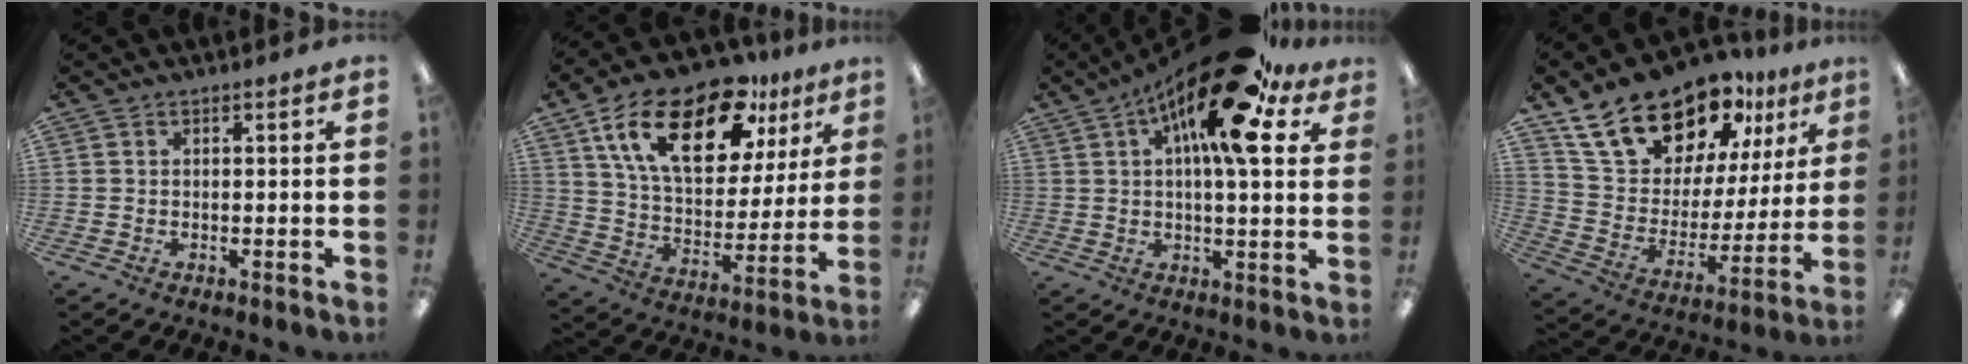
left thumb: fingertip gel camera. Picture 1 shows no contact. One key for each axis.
{"total": 23.3, "fx": 13.2, "fy": 11.3, "fz": 15.5, "tx": -0.277, "ty": -0.053, "tz": 0.227}
{"total": 19.6, "fx": 9.9, "fy": 6.2, "fz": 15.7, "tx": -0.239, "ty": -0.046, "tz": 0.153}
{"total": 22.0, "fx": 16.1, "fy": 11.1, "fz": 10.0, "tx": -0.181, "ty": -0.095, "tz": 0.291}